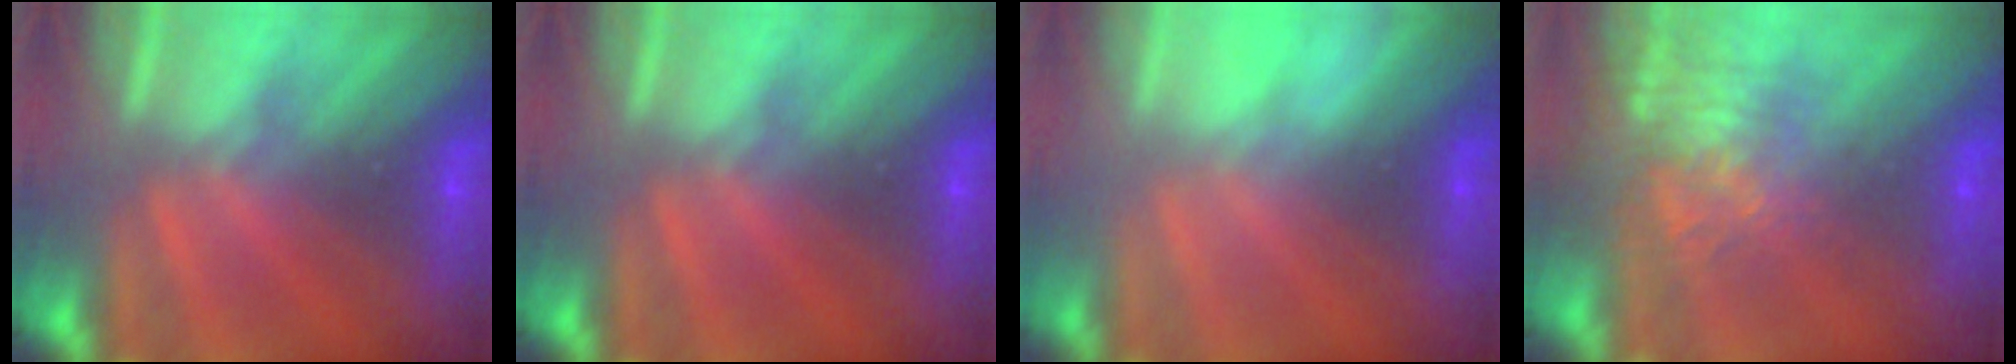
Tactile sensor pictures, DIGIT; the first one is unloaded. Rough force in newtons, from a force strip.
{"total": 0.0}
{"total": 2.7}
{"total": 7.5}